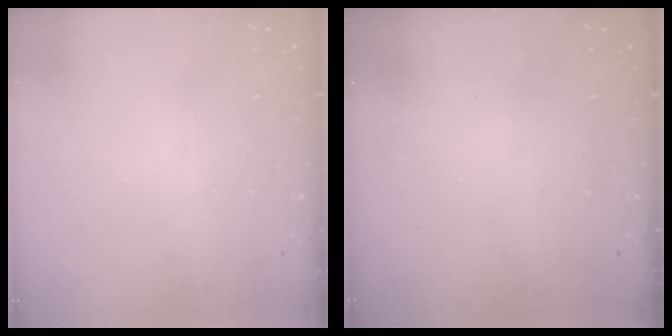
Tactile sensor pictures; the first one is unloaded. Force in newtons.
{"total": 2.3, "press": 2.2, "slide": 0.8}